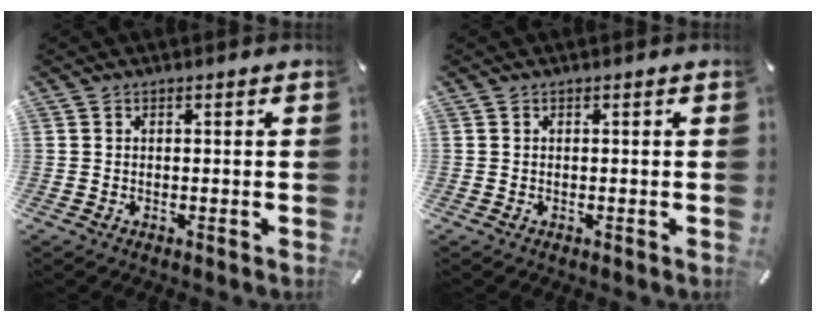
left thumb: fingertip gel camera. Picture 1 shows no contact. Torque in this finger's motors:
{"motor_torque": [0.02, -0.01, 0.00, 0.00, 0.00]}